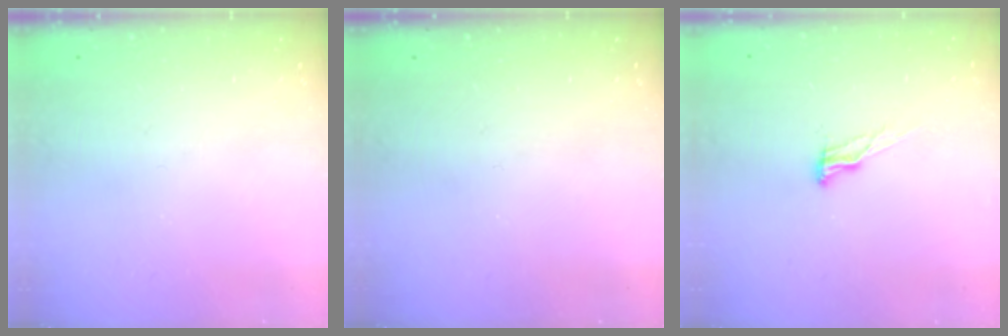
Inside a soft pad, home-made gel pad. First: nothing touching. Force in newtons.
{"total": 0.0}
{"total": 6.2, "press": 6.1, "slide": 0.7}